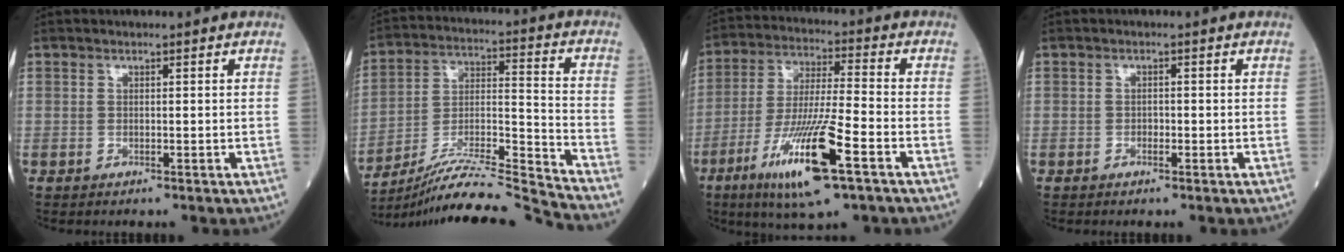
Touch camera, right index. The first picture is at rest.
{"total": 19.0, "force": [-17.9, -2.9, 5.8], "torque": [-0.106, -0.001, -0.307]}
{"total": 15.2, "force": [-7.1, 1.1, 13.4], "torque": [-0.263, -0.028, -0.126]}
{"total": 0.9, "force": [-0.4, 0.5, 0.7], "torque": [-0.011, 0.001, -0.007]}